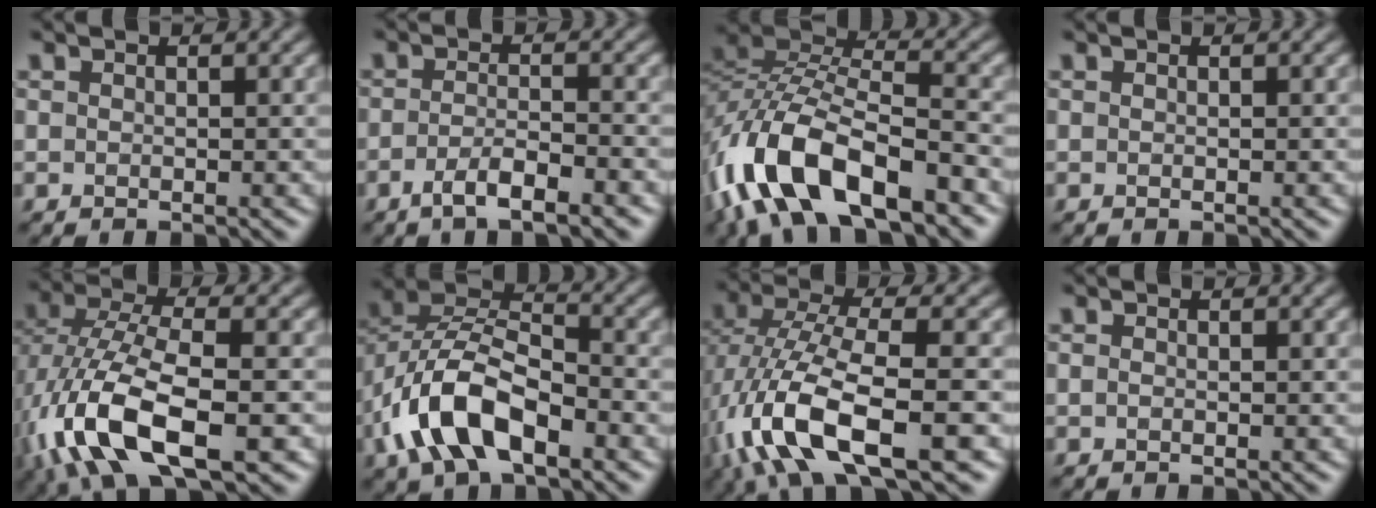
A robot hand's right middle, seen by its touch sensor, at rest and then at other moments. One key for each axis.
{"total": 3.9, "fx": -2.5, "fy": 0.9, "fz": 2.9, "tx": -0.054, "ty": -0.001, "tz": -0.044}
{"total": 13.1, "fx": -7.9, "fy": 5.8, "fz": 8.6, "tx": -0.175, "ty": 0.006, "tz": -0.160}
{"total": 0.0}
{"total": 11.5, "fx": -4.3, "fy": 5.6, "fz": 9.0, "tx": -0.201, "ty": -0.005, "tz": -0.078}
{"total": 9.7, "fx": -4.3, "fy": 5.1, "fz": 7.1, "tx": -0.149, "ty": 0.012, "tz": -0.091}
{"total": 10.8, "fx": -4.3, "fy": 4.4, "fz": 8.9, "tx": -0.184, "ty": -0.001, "tz": -0.082}
{"total": 0.0}